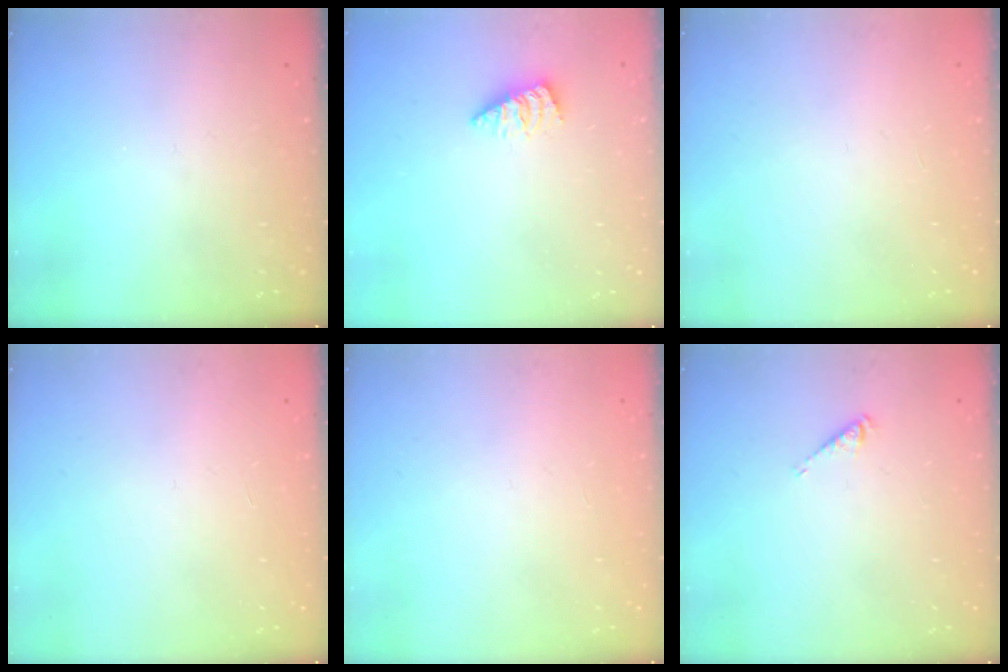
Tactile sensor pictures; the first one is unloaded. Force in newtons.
{"total": 1.4, "press": 1.3, "slide": 0.2}
{"total": 0.0}
{"total": 0.0}
{"total": 0.0}
{"total": 3.4, "press": 3.4, "slide": 0.6}